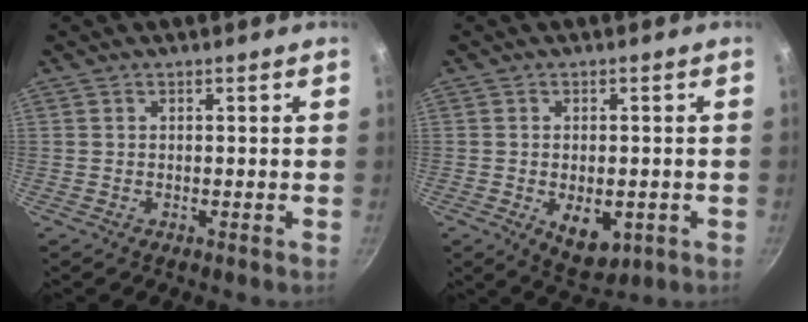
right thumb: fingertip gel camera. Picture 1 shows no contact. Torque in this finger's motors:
{"motor_torque": [-0.17, 0.27, 0.23, 0.34, 0.02]}